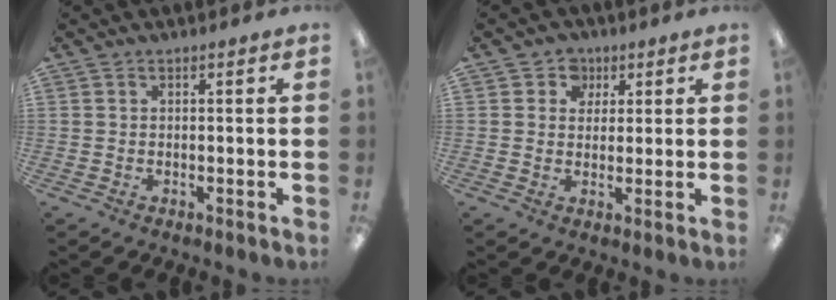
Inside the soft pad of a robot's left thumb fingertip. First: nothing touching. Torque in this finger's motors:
{"motor_torque": [-0.24, -0.16, -0.40, 0.22, -0.02]}